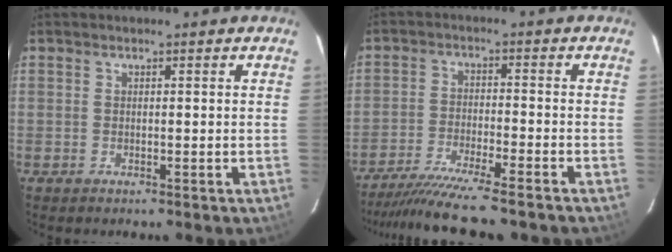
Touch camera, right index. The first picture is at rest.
{"total": 13.0, "force": [-11.4, 0.0, 6.2], "torque": [-0.136, -0.023, -0.194]}